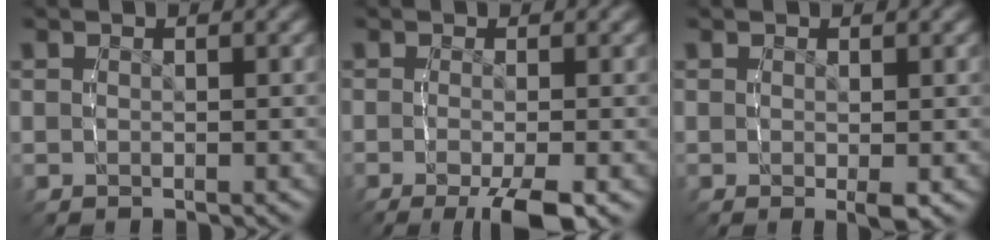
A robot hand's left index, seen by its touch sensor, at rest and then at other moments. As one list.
[{"total": 4.6, "force": [-2.6, 1.1, 3.6], "torque": [-0.059, -0.016, -0.035]}, {"total": 1.0, "force": [0.1, -0.1, 1.0], "torque": [-0.007, -0.004, -0.001]}]